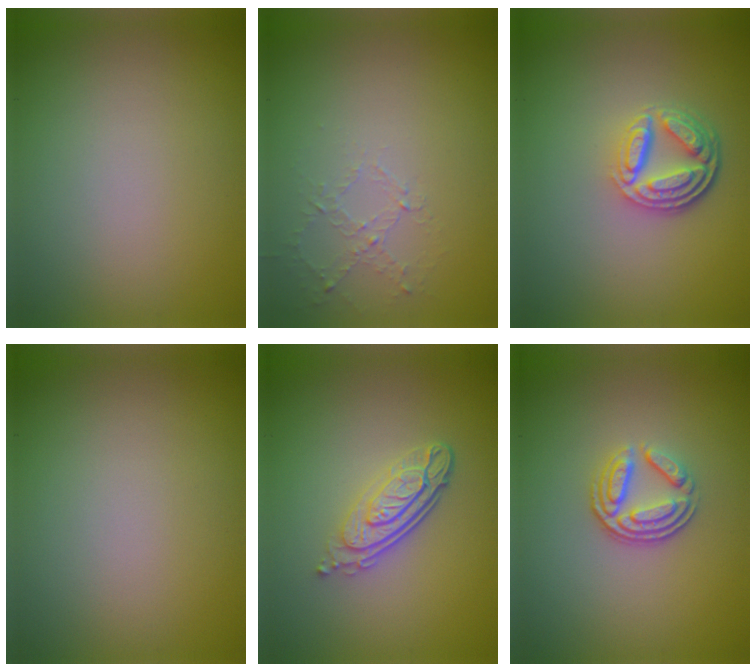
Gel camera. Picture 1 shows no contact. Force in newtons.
{"total": 1.0, "press": 0.4, "slide": 0.9}
{"total": 4.6, "press": 3.5, "slide": 3.0}
{"total": 0.0}
{"total": 4.4, "press": 3.2, "slide": 3.1}
{"total": 3.5, "press": 2.6, "slide": 2.3}